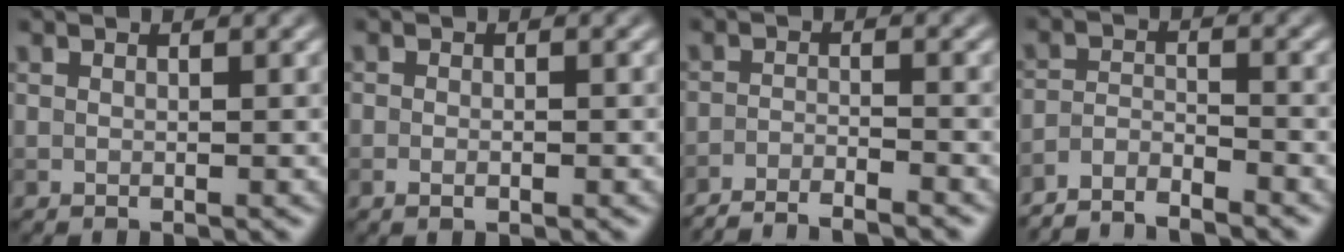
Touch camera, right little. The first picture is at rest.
{"total": 1.3, "force": [-0.3, 0.8, 1.0], "torque": [-0.002, -0.002, -0.006]}
{"total": 5.1, "force": [-4.8, 0.6, 1.8], "torque": [-0.030, -0.010, -0.078]}
{"total": 3.8, "force": [-3.7, 0.5, 0.9], "torque": [-0.016, -0.003, -0.074]}